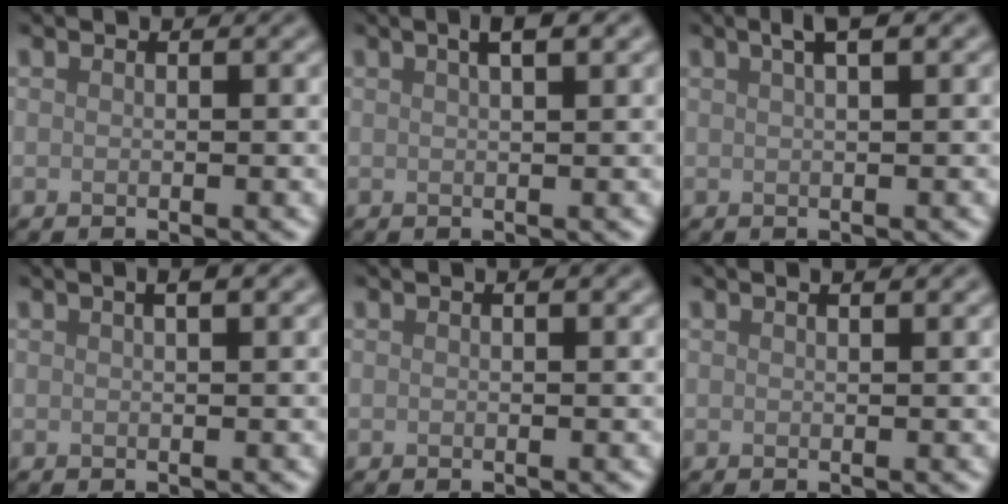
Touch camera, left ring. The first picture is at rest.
{"total": 2.3, "force": [1.3, 0.6, 1.8], "torque": [-0.017, 0.002, 0.014]}
{"total": 2.3, "force": [1.2, 0.5, 1.9], "torque": [-0.023, 0.008, 0.018]}
{"total": 1.9, "force": [1.0, 0.6, 1.5], "torque": [-0.014, -0.004, 0.009]}
{"total": 0.5, "force": [0.3, 0.1, 0.4], "torque": [-0.005, 0.003, 0.005]}
{"total": 1.1, "force": [0.7, 0.2, 0.7], "torque": [-0.013, -0.001, 0.008]}